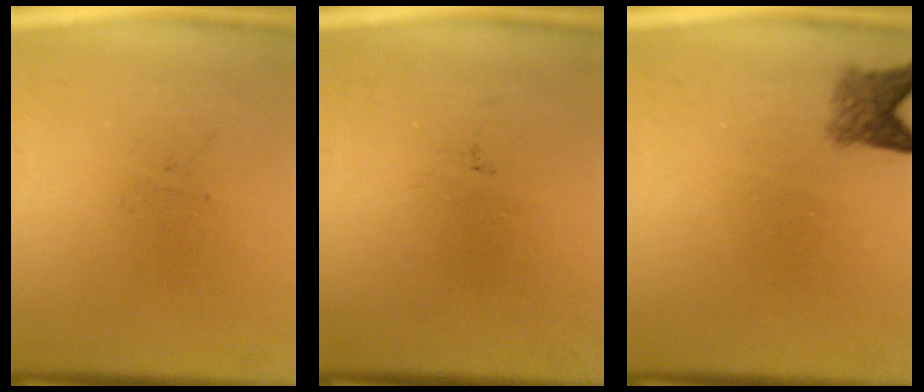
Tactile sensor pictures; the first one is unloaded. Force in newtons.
{"total": 0.0}
{"total": 2.8}